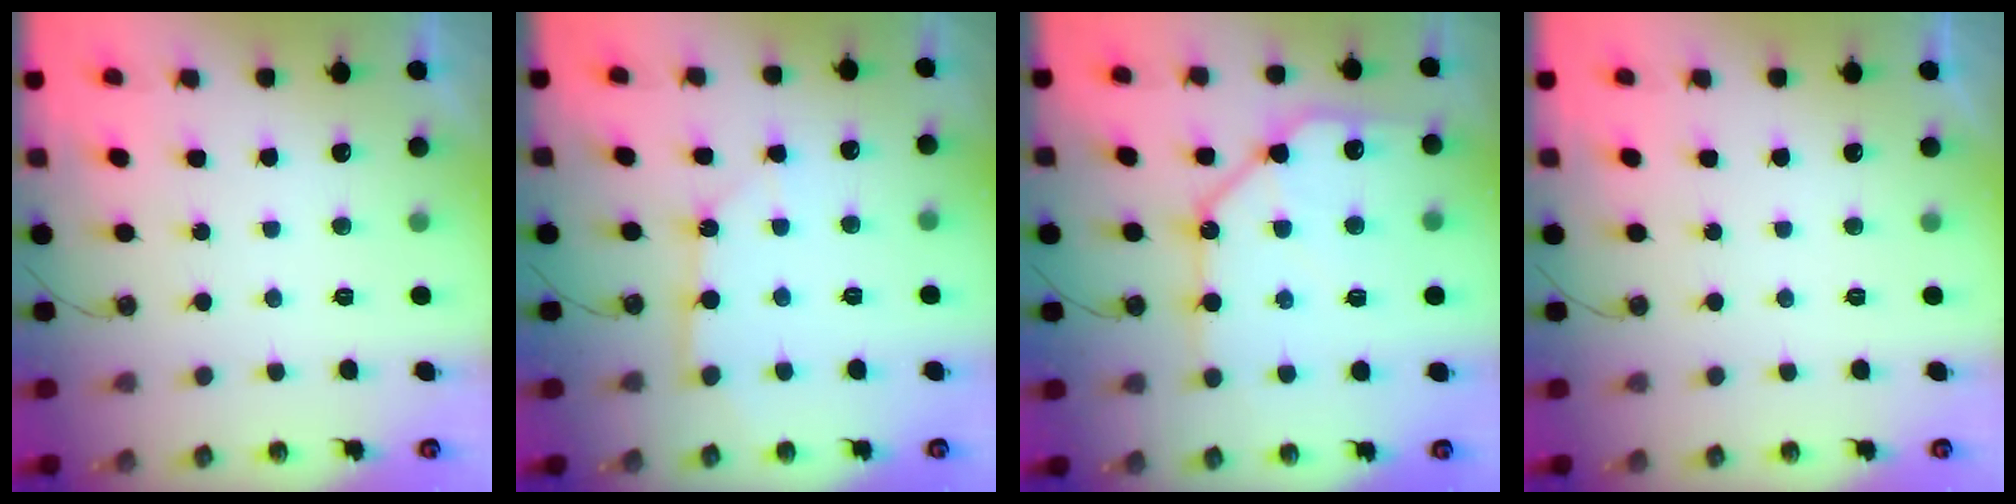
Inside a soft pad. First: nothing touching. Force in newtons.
{"total": 4.6, "press": 4.5, "slide": 0.3}
{"total": 15.5, "press": 15.4, "slide": 1.9}
{"total": 0.0}